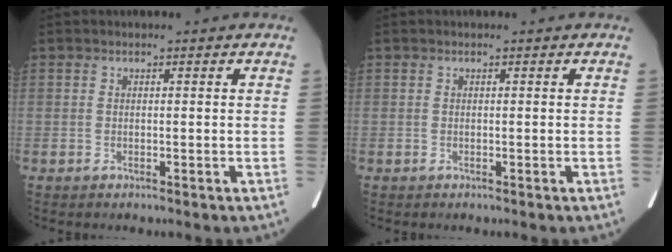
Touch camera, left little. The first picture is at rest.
{"total": 0.0}